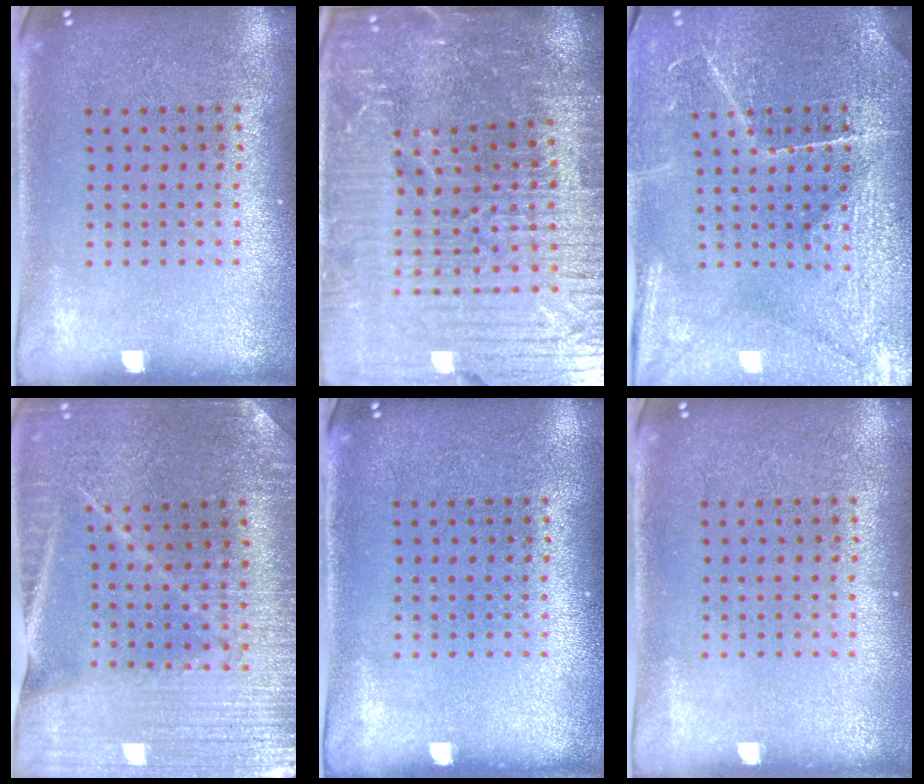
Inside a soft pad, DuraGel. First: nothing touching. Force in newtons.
{"total": 6.3, "press": 5.6, "slide": 2.7}
{"total": 3.9, "press": 3.7, "slide": 1.3}
{"total": 3.1, "press": 3.1, "slide": 0.3}
{"total": 0.0}
{"total": 0.0}